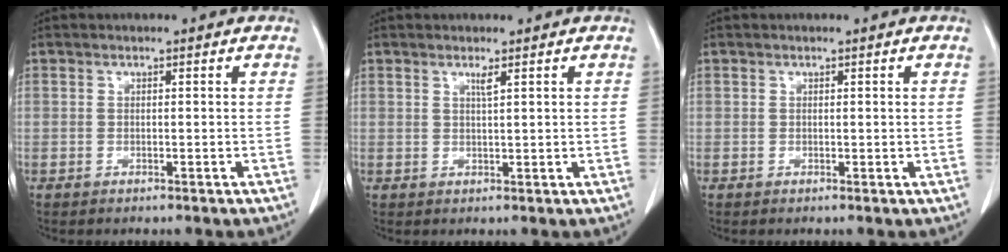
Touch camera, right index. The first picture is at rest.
{"total": 1.3, "force": [0.9, -0.2, 1.0], "torque": [-0.020, -0.005, 0.016]}
{"total": 0.0}